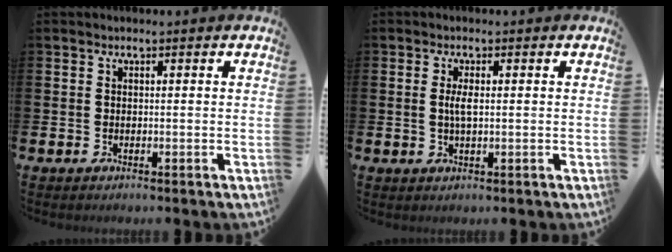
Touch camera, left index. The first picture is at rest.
{"total": 2.1, "force": [0.3, 0.7, 2.0], "torque": [-0.032, 0.001, 0.001]}